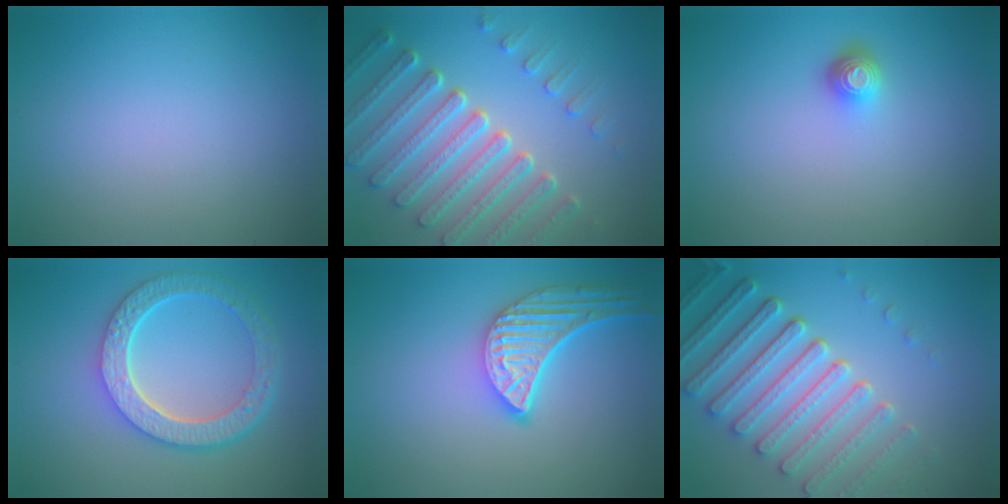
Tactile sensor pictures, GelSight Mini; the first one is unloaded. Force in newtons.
{"total": 7.4, "press": 5.5, "slide": 4.9}
{"total": 1.7, "press": 1.3, "slide": 1.1}
{"total": 6.3, "press": 4.7, "slide": 4.2}
{"total": 5.2, "press": 4.2, "slide": 3.1}
{"total": 7.3, "press": 5.6, "slide": 4.8}